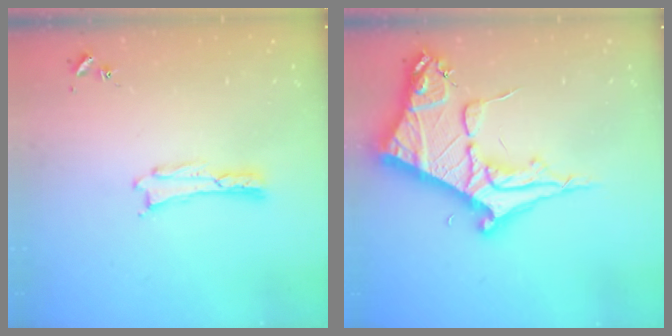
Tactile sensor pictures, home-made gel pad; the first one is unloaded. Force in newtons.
{"total": 10.6, "press": 10.6, "slide": 1.2}